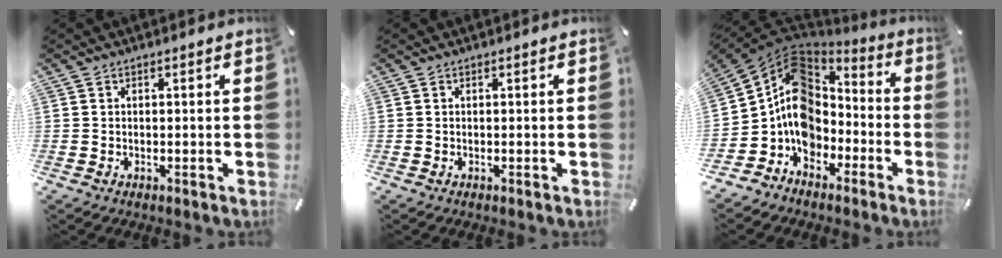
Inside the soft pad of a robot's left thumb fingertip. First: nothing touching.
{"total": 0.0}
{"total": 11.5, "force": [-1.9, 10.1, 5.2], "torque": [-0.129, 0.001, -0.034]}